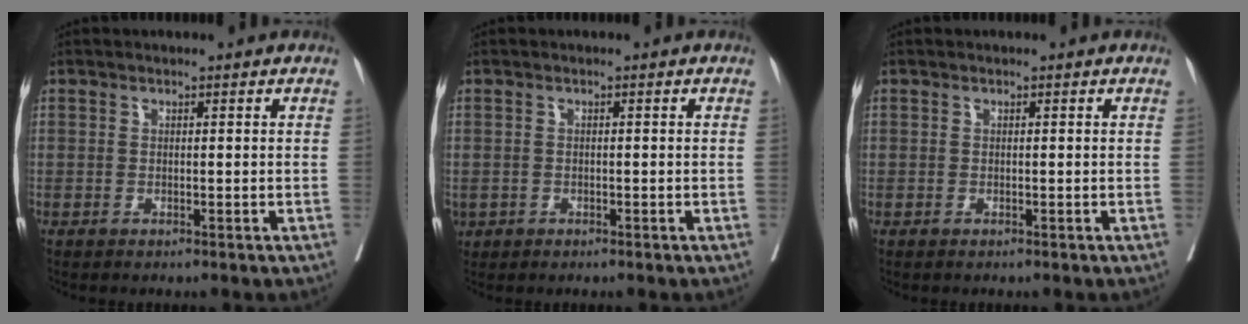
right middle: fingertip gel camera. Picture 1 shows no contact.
{"total": 1.3, "force": [-0.4, 1.1, 0.7], "torque": [-0.018, 0.000, -0.002]}
{"total": 0.0}